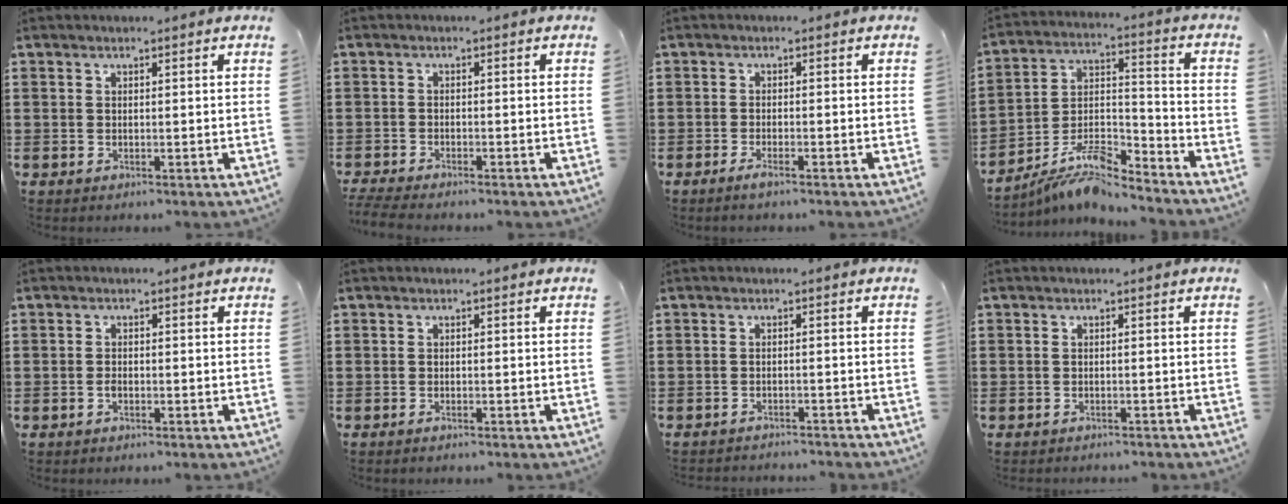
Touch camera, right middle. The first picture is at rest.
{"total": 2.3, "force": [-2.2, 0.0, 0.6], "torque": [-0.026, -0.007, -0.048]}
{"total": 1.7, "force": [-1.1, 0.1, 1.2], "torque": [-0.030, -0.007, -0.022]}
{"total": 9.5, "force": [-8.6, 1.7, 3.8], "torque": [-0.071, 0.016, -0.165]}
{"total": 0.7, "force": [-0.4, 0.1, 0.5], "torque": [-0.014, -0.006, -0.006]}
{"total": 0.6, "force": [-0.5, 0.0, 0.3], "torque": [-0.009, -0.006, -0.007]}
{"total": 1.8, "force": [-1.8, 0.1, -0.1], "torque": [-0.004, 0.001, -0.039]}
{"total": 1.2, "force": [-1.1, 0.4, -0.2], "torque": [0.001, 0.005, -0.026]}